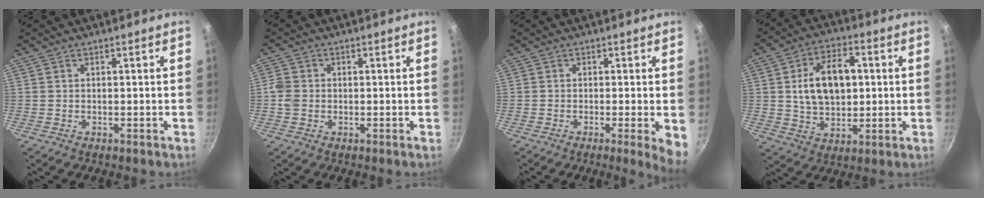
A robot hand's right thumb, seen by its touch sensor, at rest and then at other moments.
{"total": 3.0, "force": [-0.4, 2.5, 1.6], "torque": [-0.026, 0.009, -0.012]}
{"total": 4.7, "force": [-1.0, 0.4, 4.6], "torque": [-0.052, -0.005, -0.013]}
{"total": 13.6, "force": [1.7, 8.8, 10.3], "torque": [-0.149, 0.008, 0.030]}